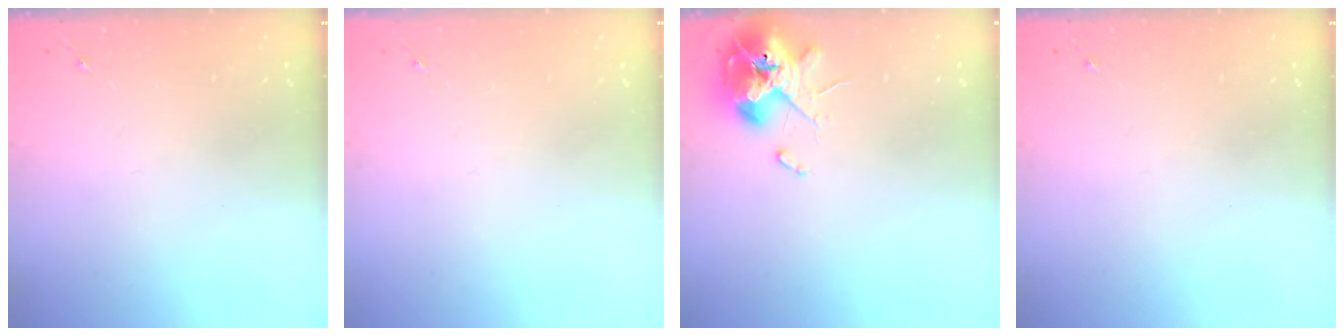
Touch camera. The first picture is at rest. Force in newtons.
{"total": 0.0}
{"total": 13.0, "press": 12.8, "slide": 1.8}
{"total": 0.0}